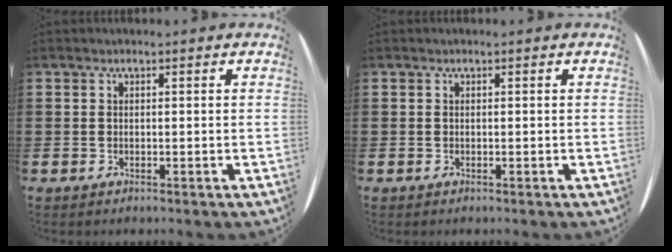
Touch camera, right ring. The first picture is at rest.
{"total": 0.0}